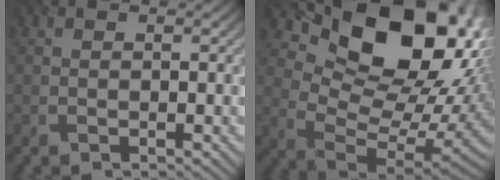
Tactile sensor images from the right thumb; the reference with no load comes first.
{"total": 18.8, "force": [7.0, 12.0, 12.7], "torque": [-0.177, 0.002, 0.143]}